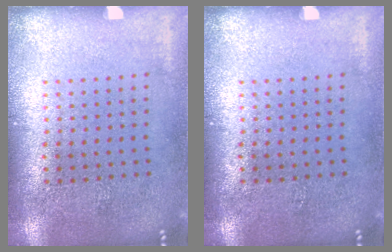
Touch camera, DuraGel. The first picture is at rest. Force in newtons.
{"total": 0.0}